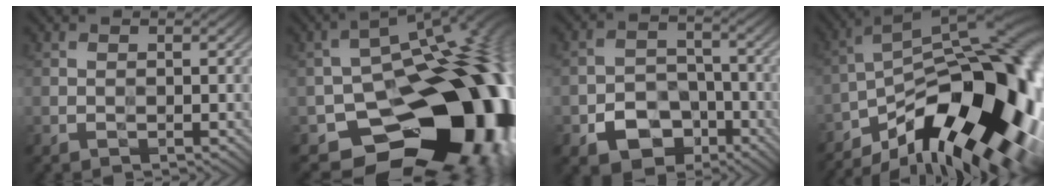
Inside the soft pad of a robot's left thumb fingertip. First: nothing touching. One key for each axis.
{"total": 20.7, "fx": -7.0, "fy": 13.7, "fz": 13.9, "tx": -0.170, "ty": -0.043, "tz": -0.093}
{"total": 7.4, "fx": -4.0, "fy": 5.1, "fz": 3.6, "tx": -0.066, "ty": -0.015, "tz": -0.072}
{"total": 20.7, "fx": -10.0, "fy": 7.9, "fz": 16.3, "tx": -0.247, "ty": -0.005, "tz": -0.163}